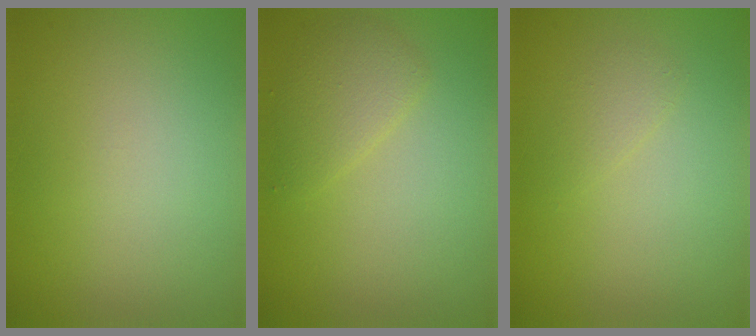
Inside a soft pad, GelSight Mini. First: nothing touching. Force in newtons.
{"total": 2.0, "press": 2.0, "slide": 0.1}
{"total": 0.9, "press": 0.9, "slide": 0.1}